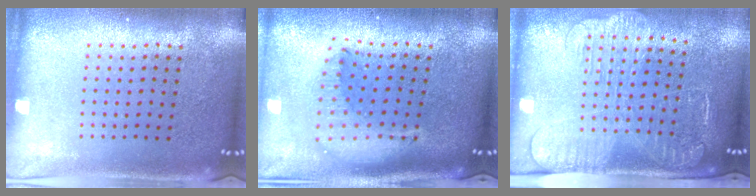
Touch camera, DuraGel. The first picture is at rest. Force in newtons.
{"total": 1.8, "press": 1.4, "slide": 1.0}
{"total": 2.5, "press": 2.0, "slide": 1.4}